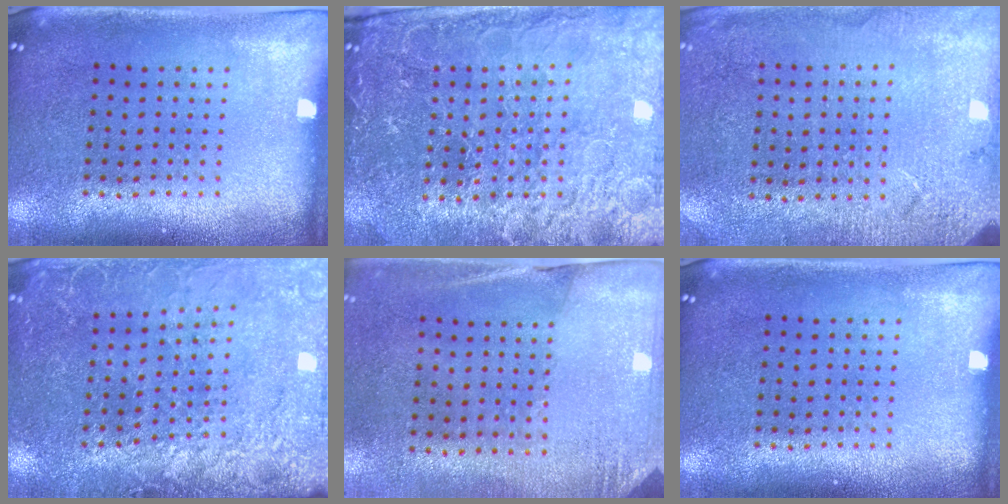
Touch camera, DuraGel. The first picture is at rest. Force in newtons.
{"total": 4.3, "press": 4.2, "slide": 1.1}
{"total": 2.7, "press": 2.6, "slide": 0.4}
{"total": 2.9, "press": 2.8, "slide": 0.4}
{"total": 2.6, "press": 2.3, "slide": 1.2}
{"total": 0.0}